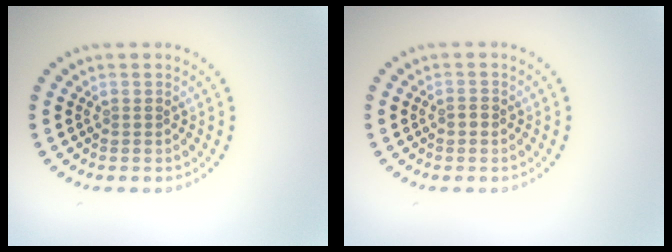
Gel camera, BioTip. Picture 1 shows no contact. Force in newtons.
{"total": 0.8, "press": 0.8, "slide": 0.1}